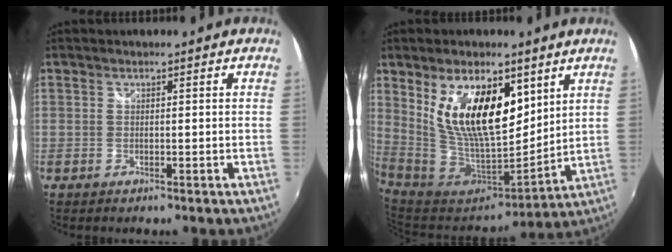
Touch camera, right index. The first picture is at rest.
{"total": 16.8, "force": [6.5, 7.9, 13.4], "torque": [-0.246, -0.002, 0.130]}